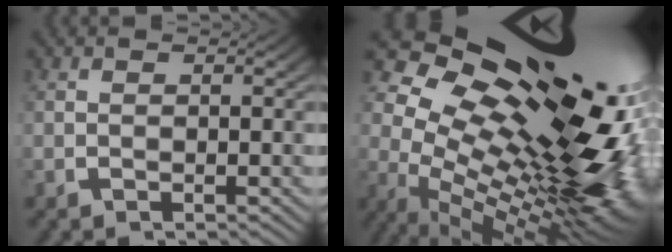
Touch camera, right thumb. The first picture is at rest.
{"total": 30.3, "force": [2.2, 17.5, 24.6], "torque": [-0.358, -0.036, 0.050]}